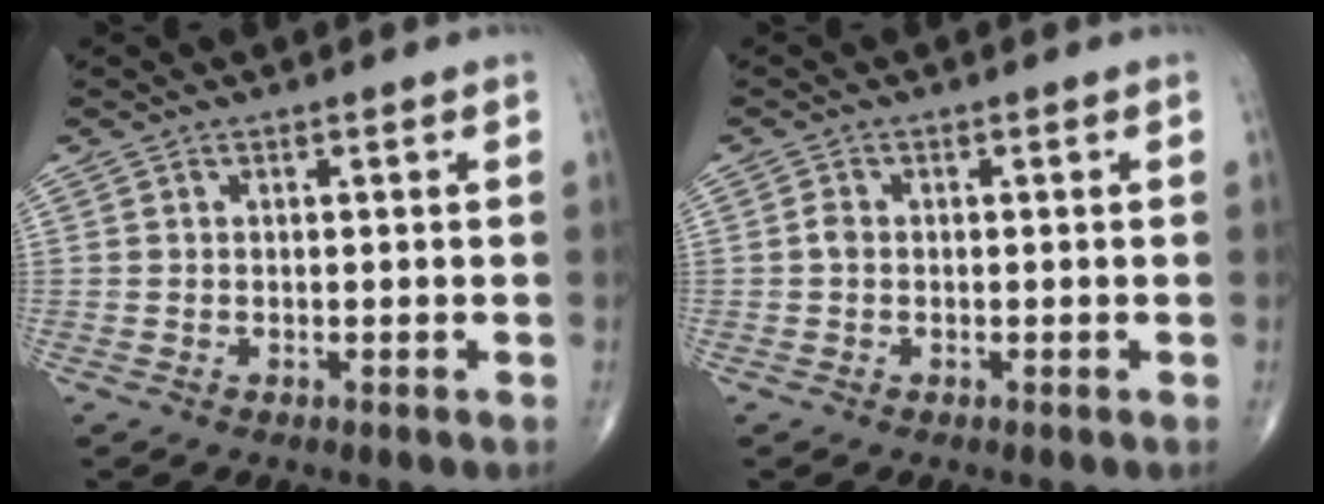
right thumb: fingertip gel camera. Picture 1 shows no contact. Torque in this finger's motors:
{"motor_torque": [-0.15, 0.03, 0.19, -0.02, 0.01]}